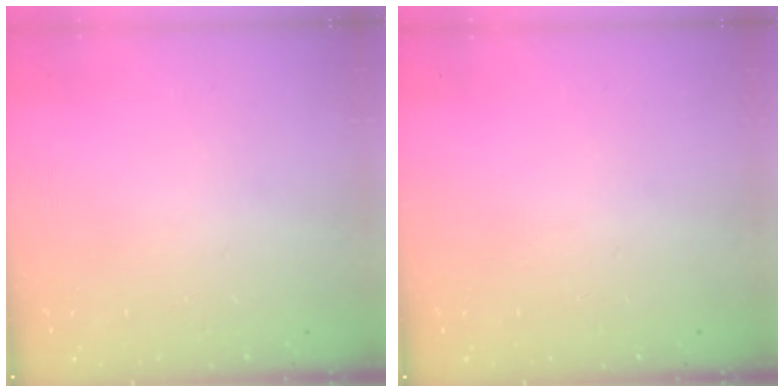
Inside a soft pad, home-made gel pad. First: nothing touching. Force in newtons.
{"total": 0.0}